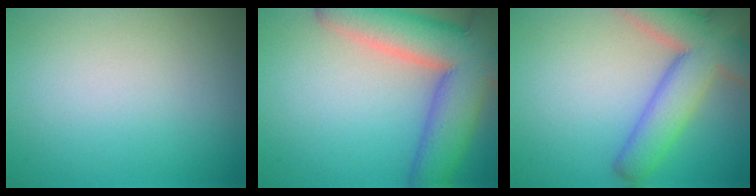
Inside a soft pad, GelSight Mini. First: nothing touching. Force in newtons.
{"total": 10.7, "press": 10.7, "slide": 0.7}
{"total": 8.1, "press": 8.1, "slide": 0.7}